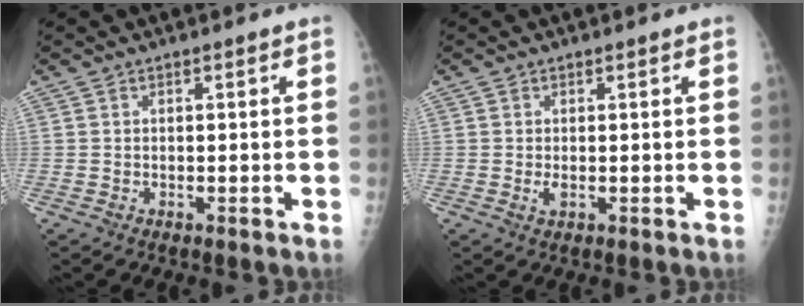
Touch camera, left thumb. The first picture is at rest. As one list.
[{"total": 1.2, "force": [0.1, 0.6, 1.0], "torque": [-0.018, -0.003, 0.001]}]